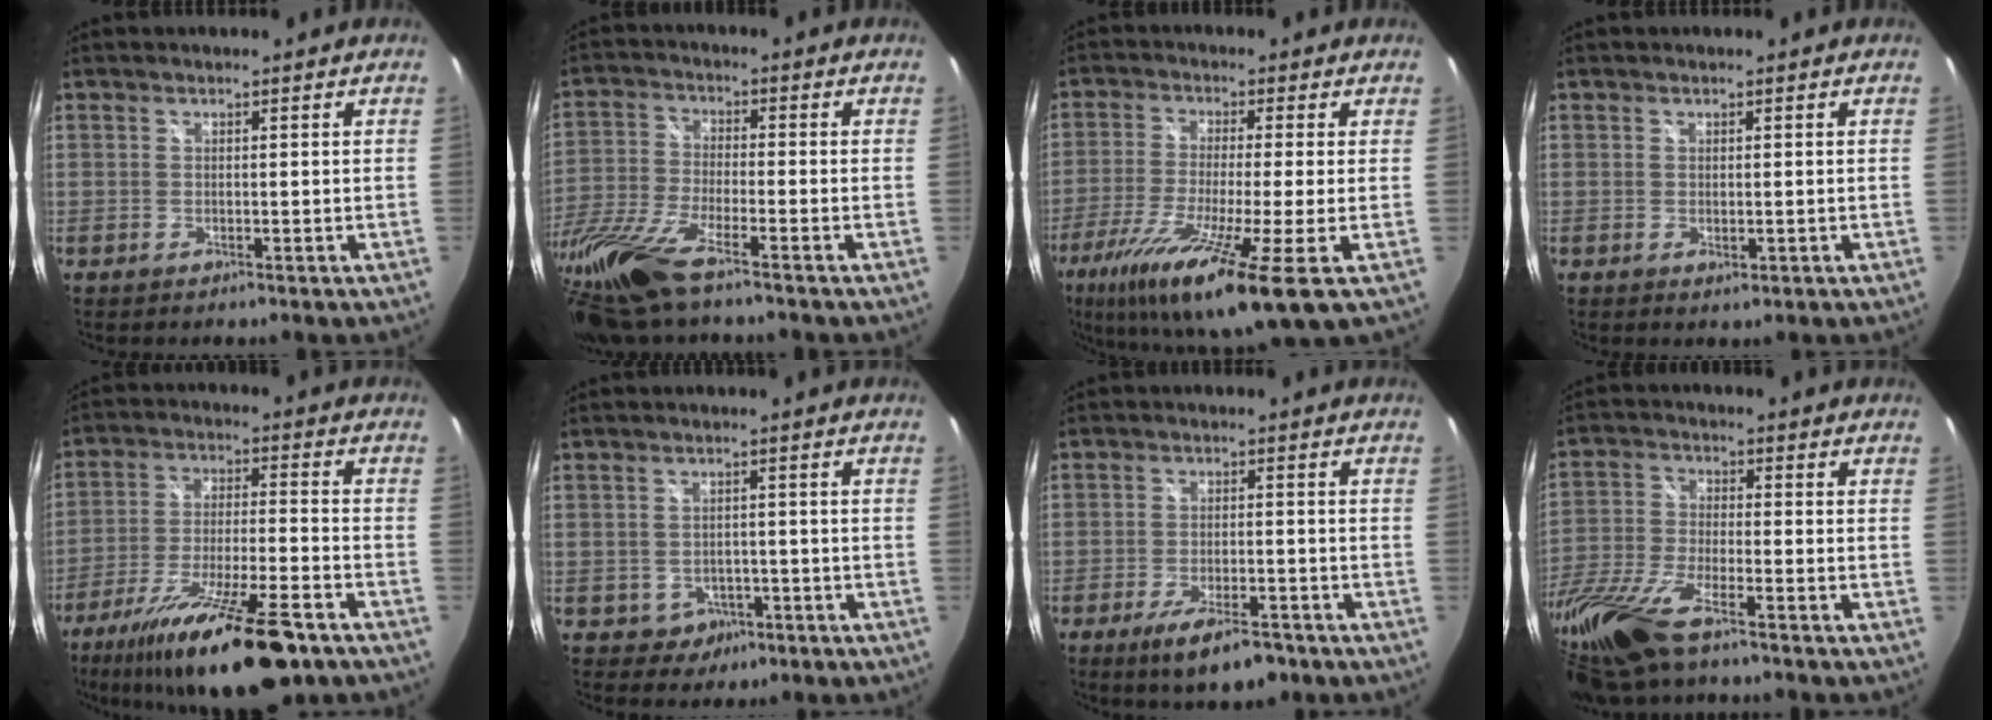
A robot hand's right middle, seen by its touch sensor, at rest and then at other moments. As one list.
[{"total": 16.9, "force": [-12.8, 2.8, 10.6], "torque": [-0.243, -0.047, -0.249]}, {"total": 17.1, "force": [-8.2, 0.7, 15.0], "torque": [-0.299, -0.064, -0.148]}, {"total": 1.0, "force": [-0.1, 0.7, 0.8], "torque": [-0.012, -0.002, -0.001]}, {"total": 21.4, "force": [-15.0, 4.7, 14.5], "torque": [-0.267, -0.045, -0.241]}, {"total": 4.4, "force": [-1.8, 3.9, 1.1], "torque": [-0.035, 0.008, -0.013]}, {"total": 8.7, "force": [-5.9, 2.9, 5.7], "torque": [-0.117, -0.015, -0.093]}, {"total": 17.7, "force": [-13.1, 4.5, 11.0], "torque": [-0.253, -0.045, -0.254]}]